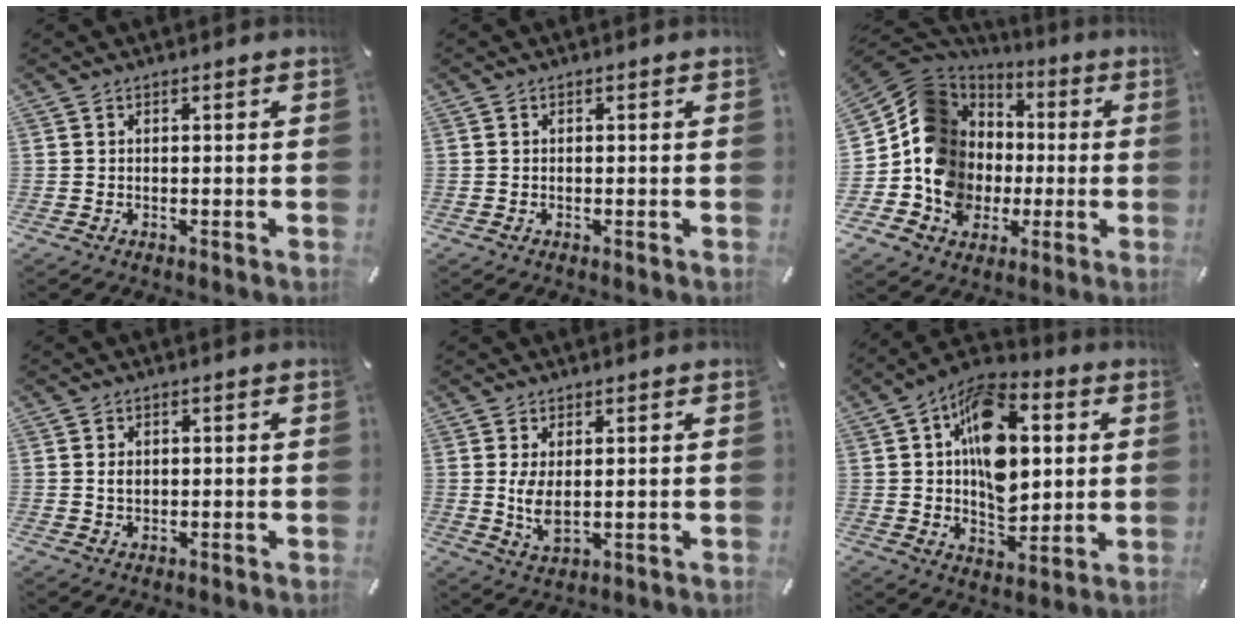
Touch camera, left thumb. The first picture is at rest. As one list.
[{"total": 0.0}, {"total": 17.2, "force": [-1.5, 15.6, 7.0], "torque": [-0.151, -0.008, -0.011]}, {"total": 1.9, "force": [0.3, 1.4, 1.2], "torque": [-0.028, 0.005, 0.003]}, {"total": 5.3, "force": [0.8, 2.5, 4.6], "torque": [-0.102, -0.008, 0.010]}, {"total": 16.9, "force": [3.1, 11.2, 12.3], "torque": [-0.202, -0.006, 0.056]}]